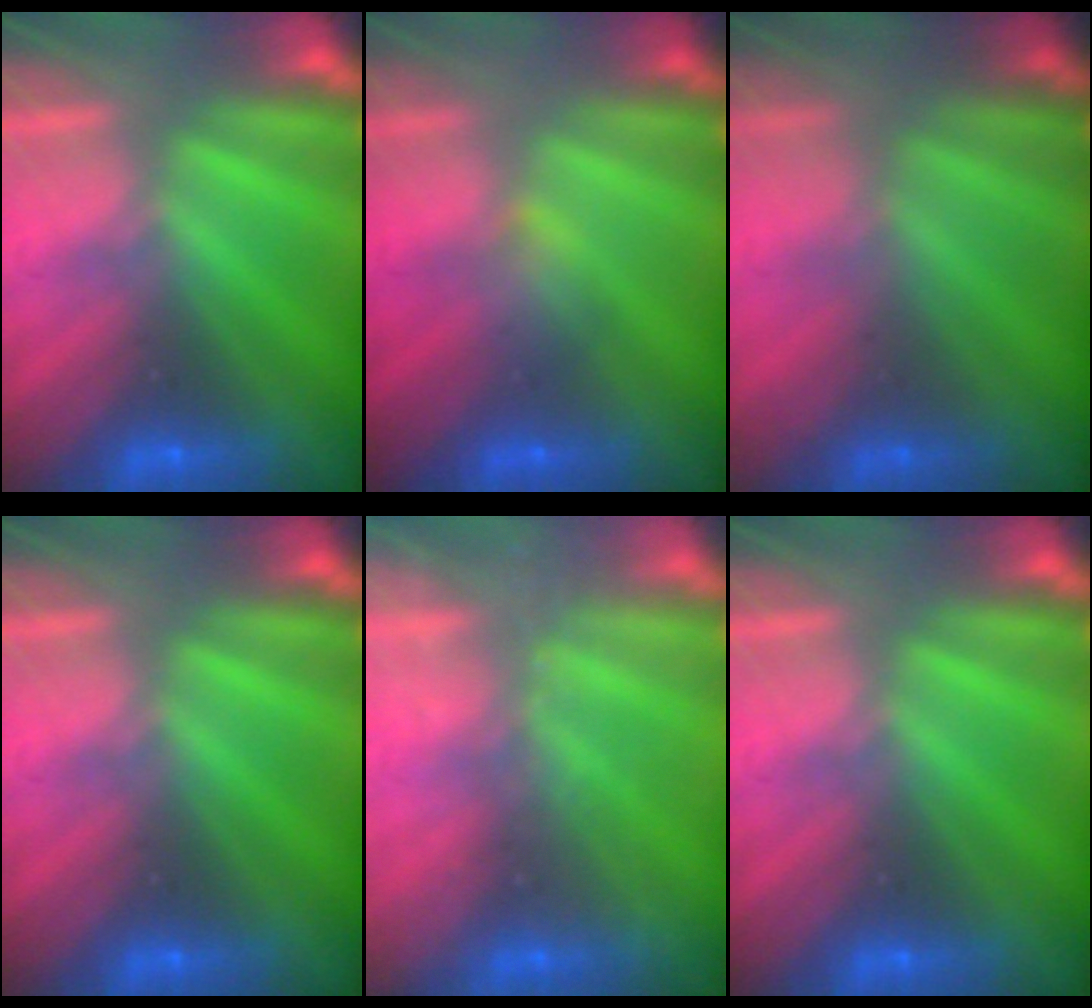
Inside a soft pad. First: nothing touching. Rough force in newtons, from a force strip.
{"total": 2.7}
{"total": 1.7}
{"total": 0.0}
{"total": 1.4}
{"total": 0.0}